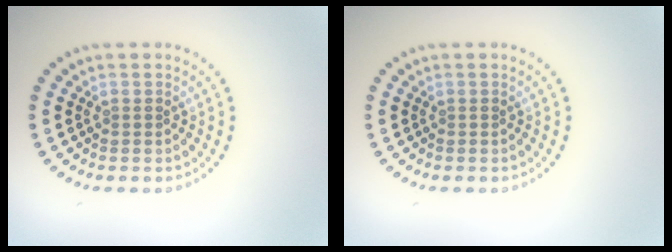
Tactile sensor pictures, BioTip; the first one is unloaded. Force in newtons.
{"total": 0.0}